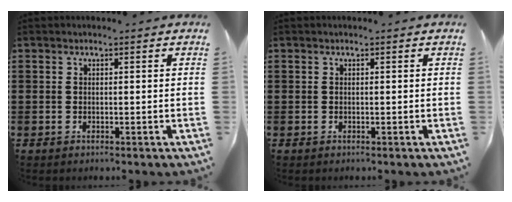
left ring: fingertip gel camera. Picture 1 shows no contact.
{"total": 0.0}